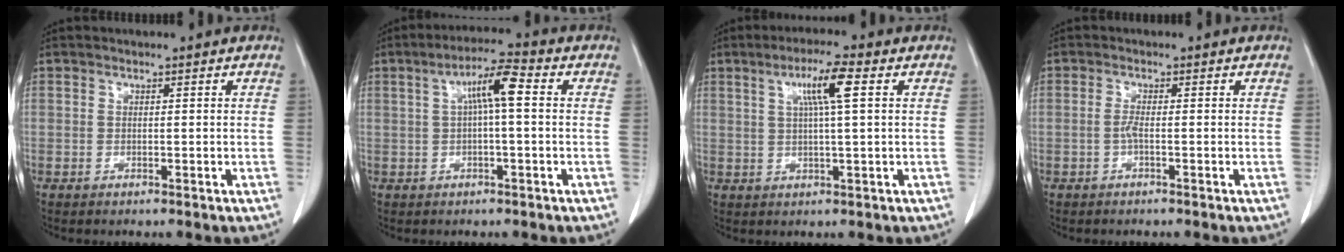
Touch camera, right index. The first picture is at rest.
{"total": 6.3, "force": [1.0, 0.6, 6.2], "torque": [-0.110, 0.020, 0.015]}
{"total": 6.2, "force": [2.0, -0.3, 5.8], "torque": [-0.103, 0.006, 0.035]}
{"total": 1.3, "force": [-0.4, 0.0, 1.2], "torque": [-0.026, 0.000, -0.010]}